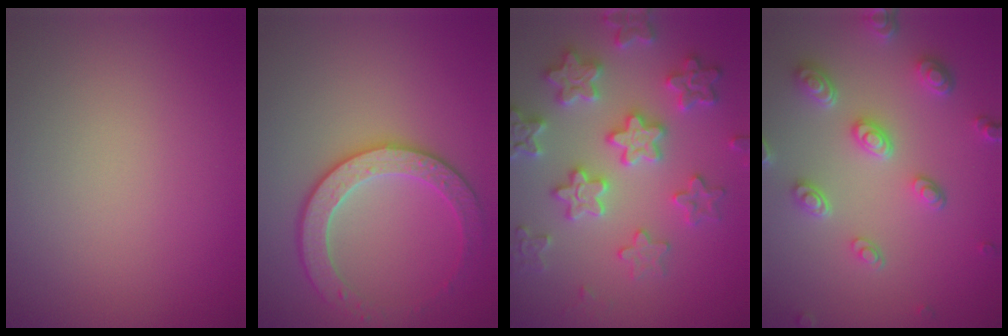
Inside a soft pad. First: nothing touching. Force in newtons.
{"total": 3.6, "press": 3.5, "slide": 0.8}
{"total": 6.1, "press": 6.0, "slide": 1.3}
{"total": 4.6, "press": 3.7, "slide": 2.8}